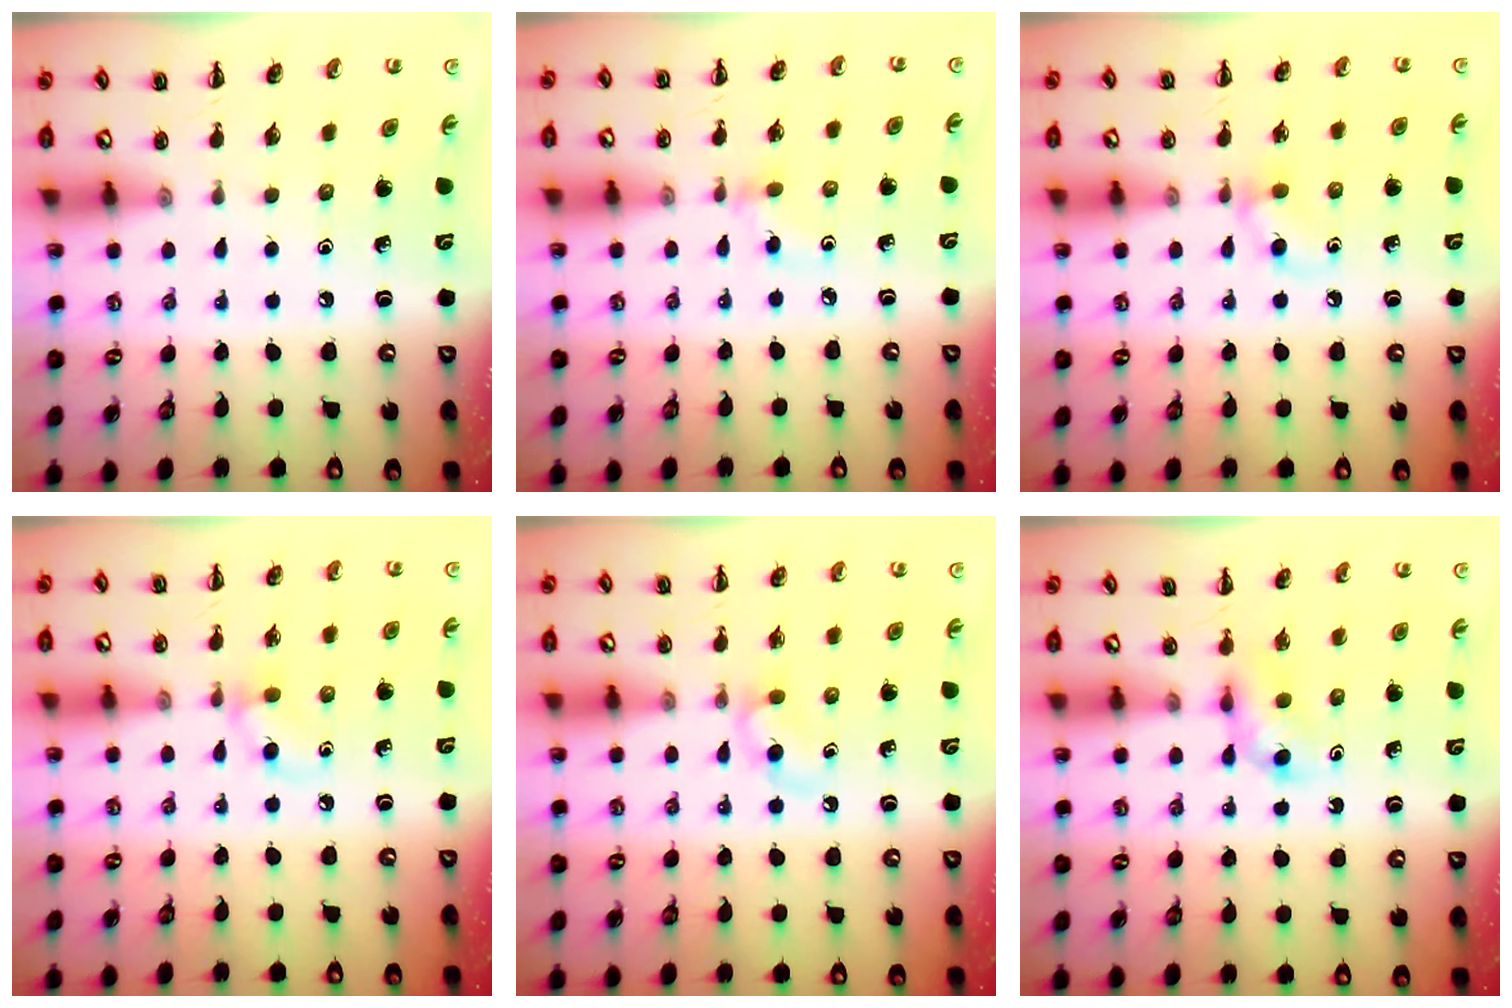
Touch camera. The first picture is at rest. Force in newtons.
{"total": 3.0, "press": 2.8, "slide": 1.2}
{"total": 5.8, "press": 5.5, "slide": 1.9}
{"total": 5.8, "press": 5.5, "slide": 1.9}
{"total": 3.4, "press": 3.2, "slide": 1.4}
{"total": 3.6, "press": 3.3, "slide": 1.4}